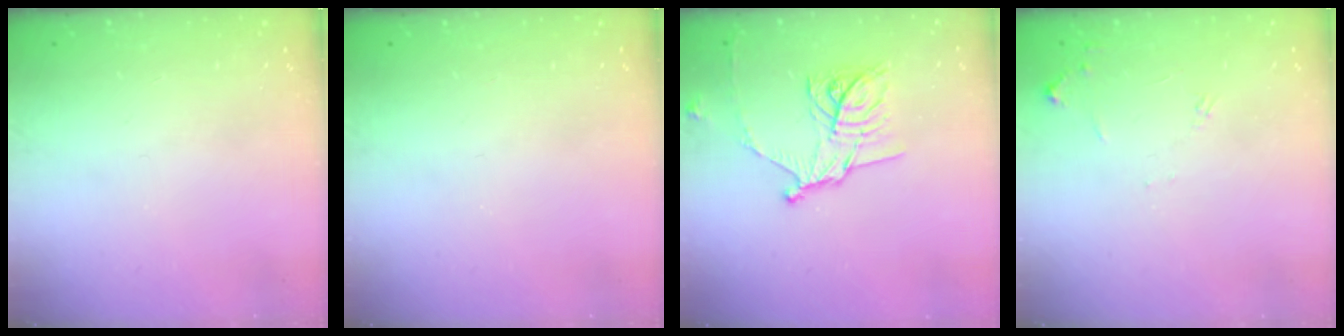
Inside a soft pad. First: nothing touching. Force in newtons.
{"total": 0.0}
{"total": 13.5, "press": 13.5, "slide": 0.1}
{"total": 6.3, "press": 6.3, "slide": 0.8}